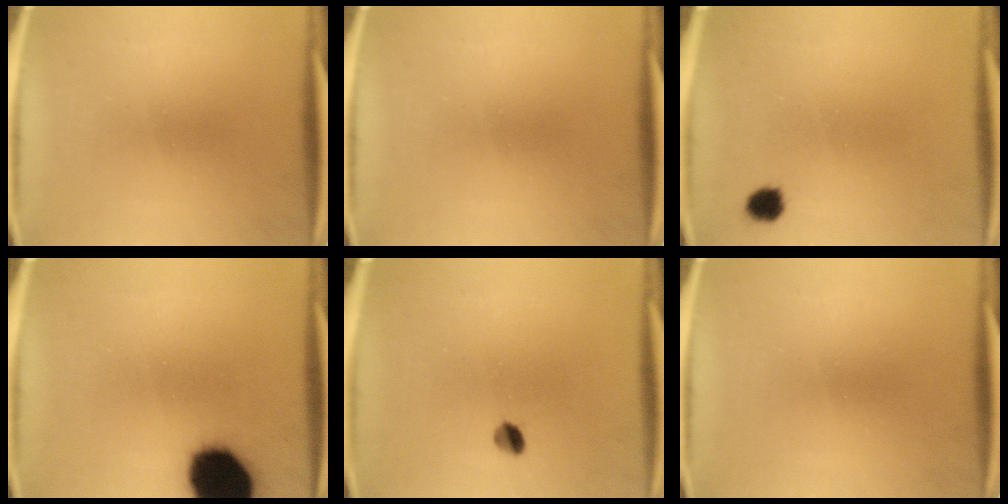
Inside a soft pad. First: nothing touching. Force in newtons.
{"total": 0.0}
{"total": 2.8}
{"total": 19.3}
{"total": 2.5}
{"total": 0.0}